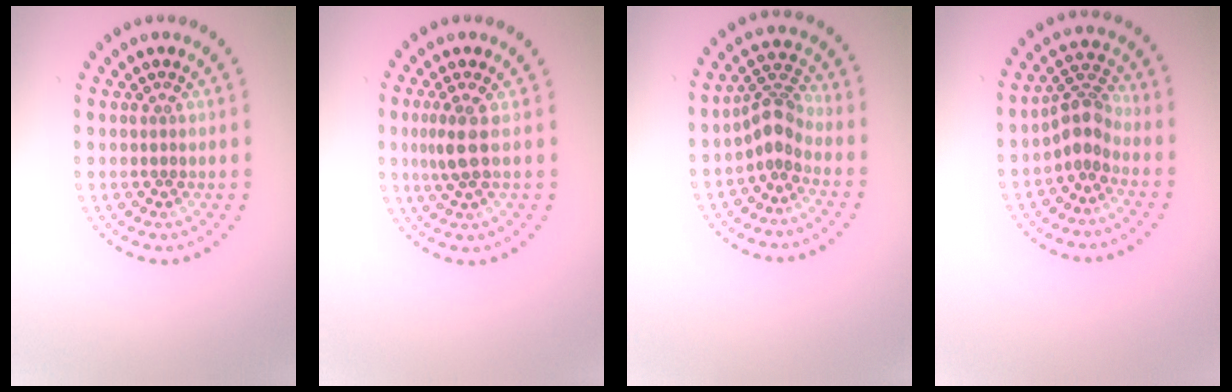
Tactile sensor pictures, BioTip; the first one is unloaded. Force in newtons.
{"total": 2.1, "press": 1.7, "slide": 1.2}
{"total": 2.9, "press": 2.2, "slide": 2.0}
{"total": 2.8, "press": 2.2, "slide": 1.8}